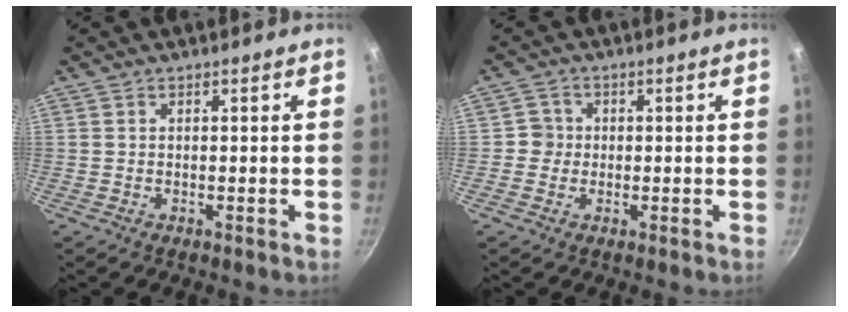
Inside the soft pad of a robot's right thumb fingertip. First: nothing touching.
{"total": 3.0, "force": [-0.3, 3.0, 0.5], "torque": [0.017, 0.007, -0.013]}